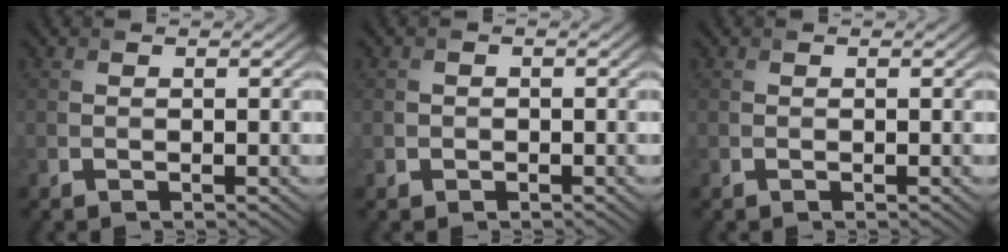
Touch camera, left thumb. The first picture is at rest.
{"total": 1.0, "force": [-0.4, 0.9, -0.1], "torque": [0.011, 0.002, -0.011]}
{"total": 0.0}